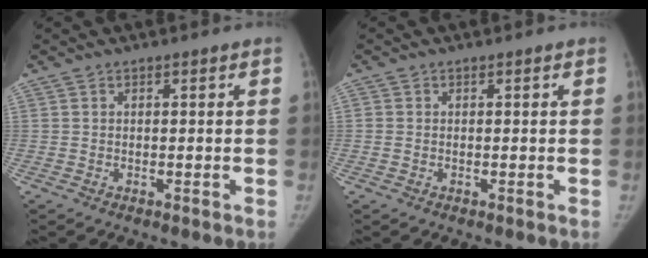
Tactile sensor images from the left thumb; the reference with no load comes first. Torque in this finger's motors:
{"motor_torque": [-0.50, -0.32, -0.14, 0.45, 0.02]}